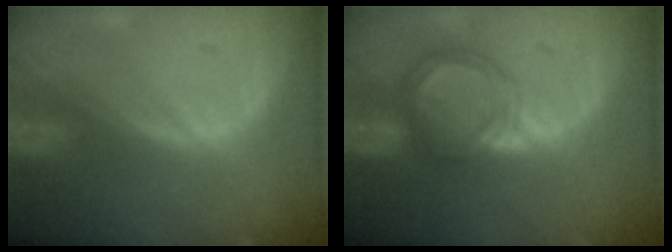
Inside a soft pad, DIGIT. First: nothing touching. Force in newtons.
{"total": 5.3, "press": 5.2, "slide": 0.4}